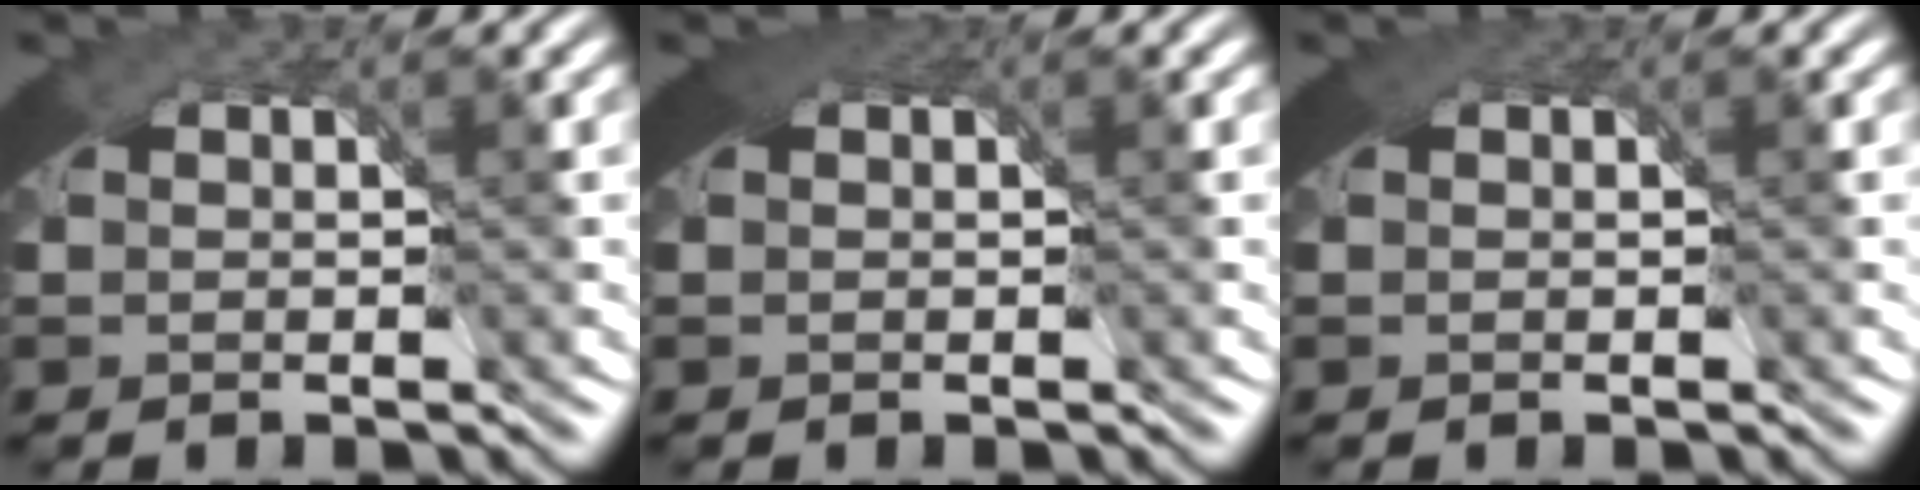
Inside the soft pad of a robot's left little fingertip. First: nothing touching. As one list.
[{"total": 2.3, "force": [1.0, 1.2, 1.7], "torque": [-0.029, -0.007, 0.017]}, {"total": 1.2, "force": [0.6, 0.8, 0.6], "torque": [-0.013, -0.002, 0.010]}]